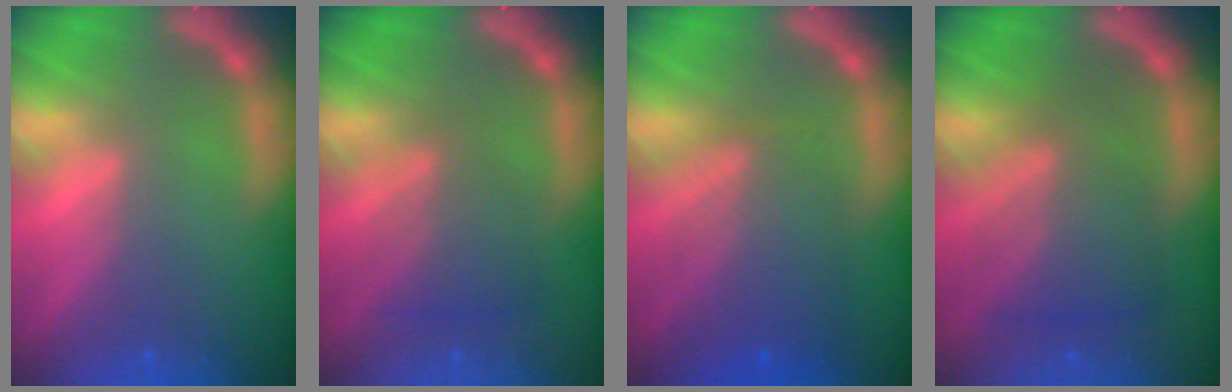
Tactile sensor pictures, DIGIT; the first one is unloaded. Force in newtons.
{"total": 4.0}
{"total": 6.6}
{"total": 6.5}